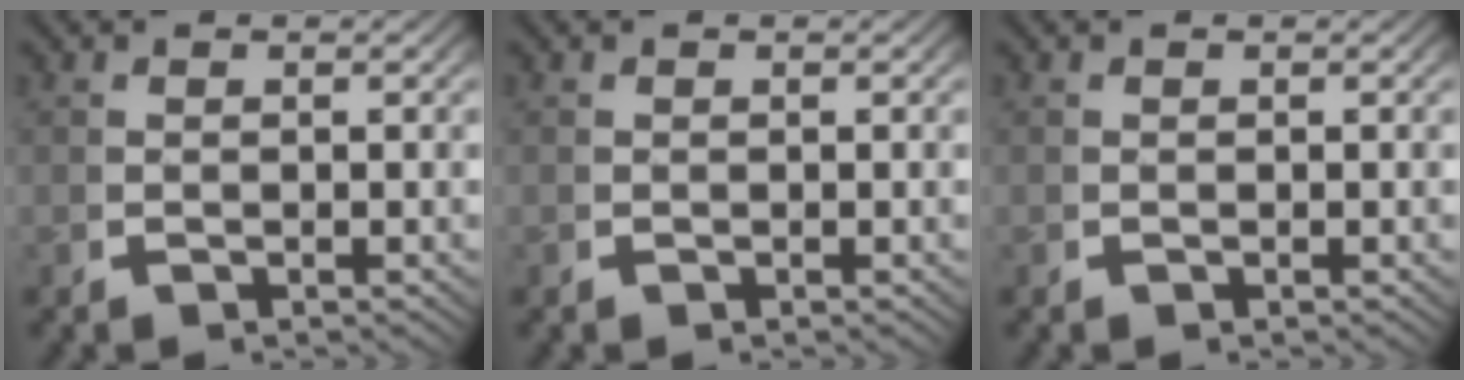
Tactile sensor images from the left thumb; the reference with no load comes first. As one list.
[{"total": 0.0}, {"total": 0.0}]